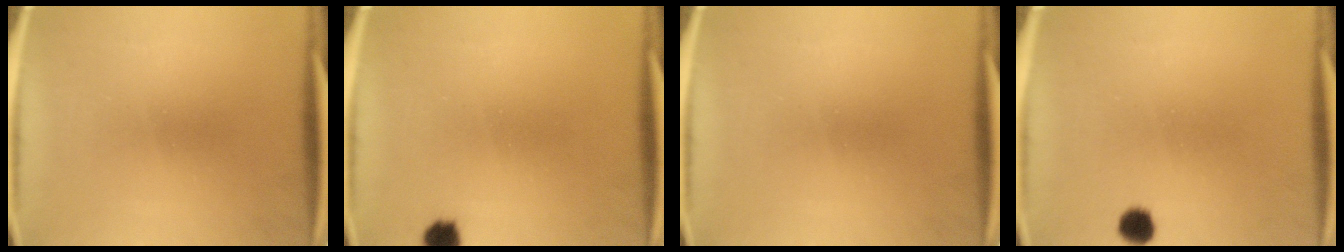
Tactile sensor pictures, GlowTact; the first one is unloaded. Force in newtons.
{"total": 2.7}
{"total": 0.0}
{"total": 3.1}